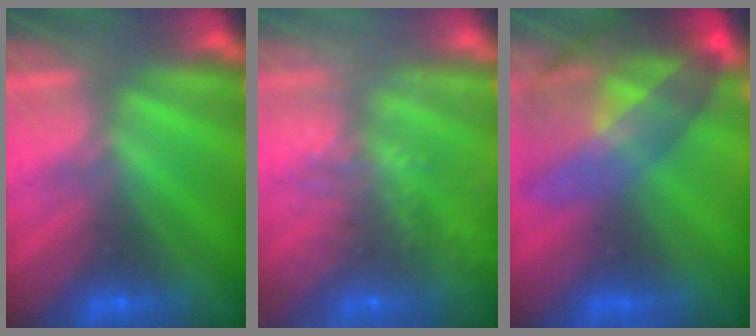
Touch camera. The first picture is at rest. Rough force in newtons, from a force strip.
{"total": 7.0}
{"total": 7.3}